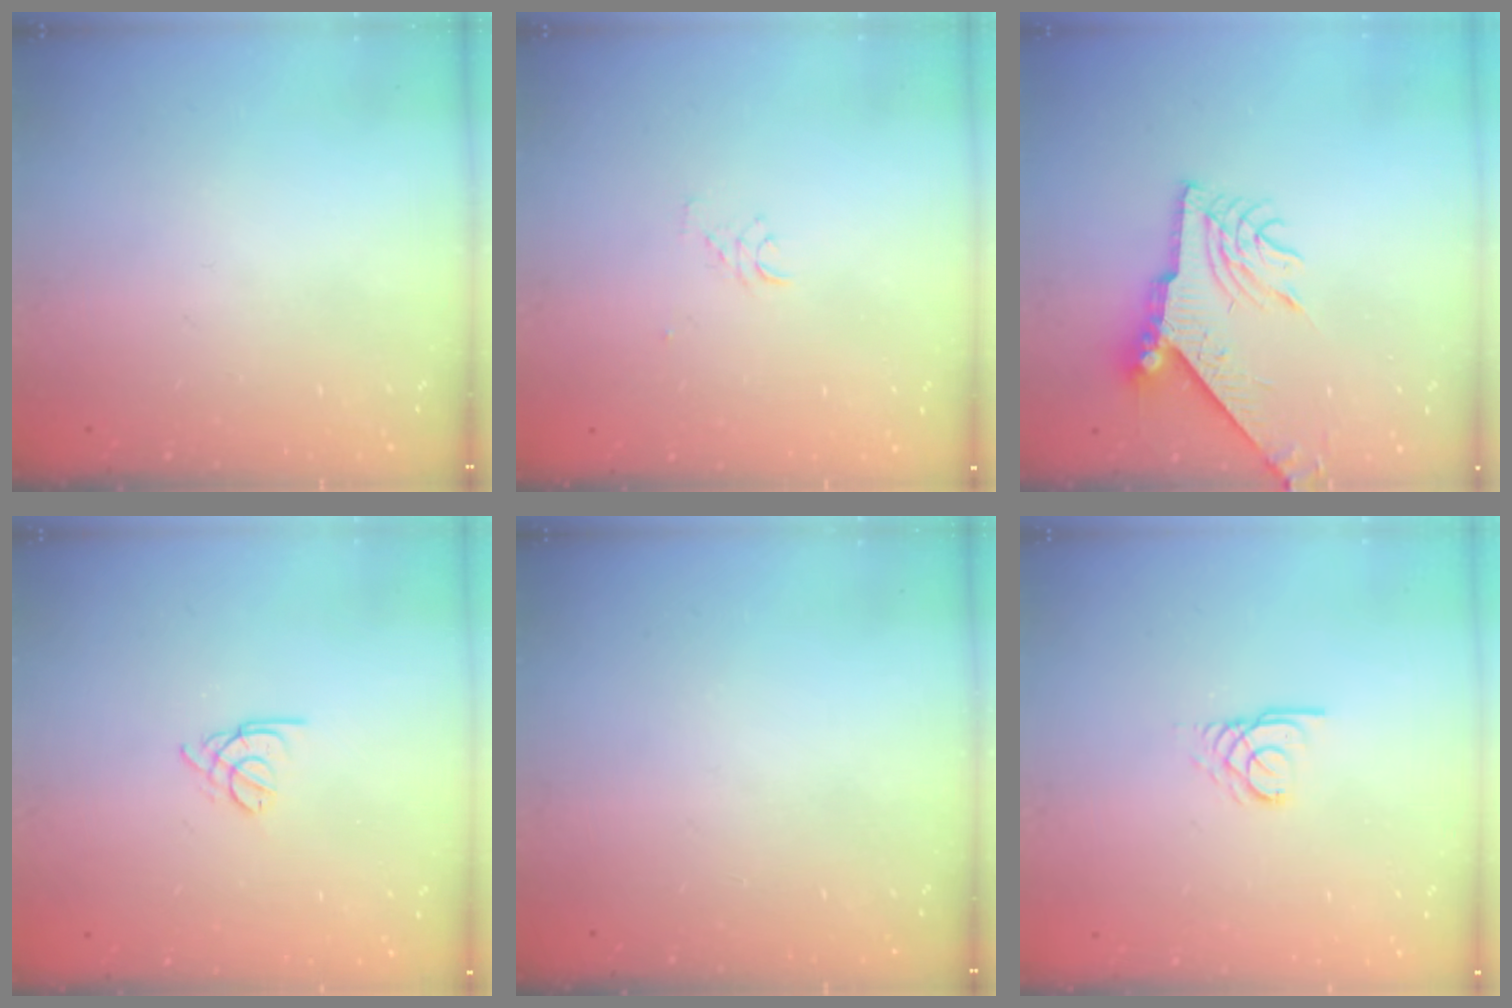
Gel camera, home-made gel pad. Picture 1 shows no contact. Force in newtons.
{"total": 2.6, "press": 2.6, "slide": 0.1}
{"total": 9.9, "press": 9.9, "slide": 0.8}
{"total": 1.8, "press": 1.7, "slide": 0.5}
{"total": 0.0}
{"total": 2.2, "press": 2.2, "slide": 0.2}